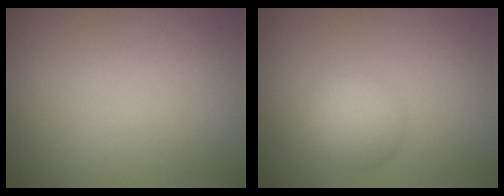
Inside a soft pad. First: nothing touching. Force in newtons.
{"total": 2.9, "press": 2.9, "slide": 0.1}